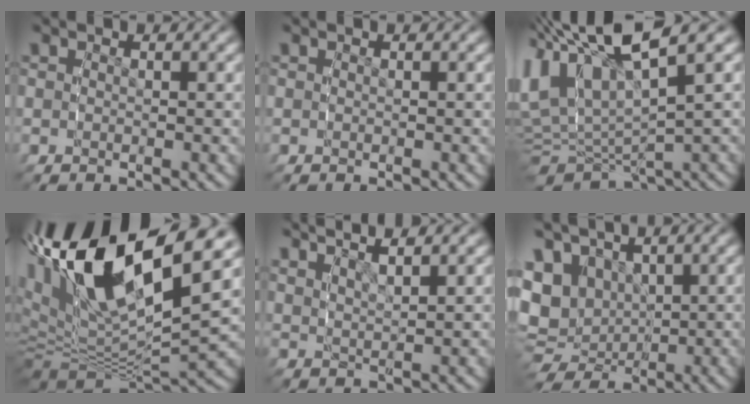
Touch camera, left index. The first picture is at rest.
{"total": 0.0}
{"total": 10.8, "force": [2.9, 7.1, 7.7], "torque": [-0.170, -0.015, 0.055]}
{"total": 18.1, "force": [4.7, 10.7, 13.8], "torque": [-0.281, -0.020, 0.087]}
{"total": 4.5, "force": [3.7, 1.1, 2.4], "torque": [-0.043, 0.001, 0.070]}
{"total": 10.7, "force": [0.2, 9.2, 5.4], "torque": [-0.142, -0.045, 0.022]}